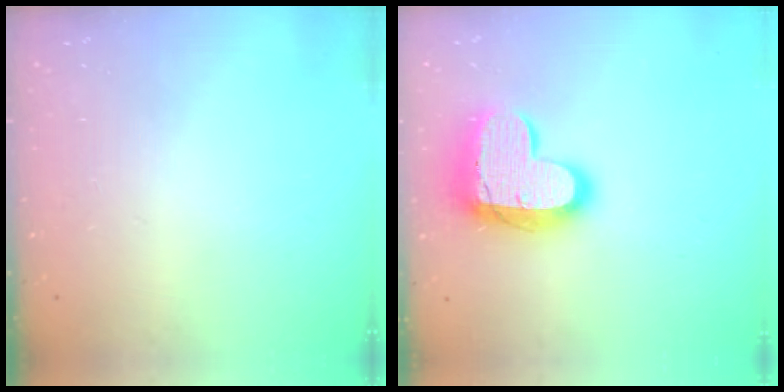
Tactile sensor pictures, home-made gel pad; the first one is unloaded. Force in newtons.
{"total": 18.5, "press": 18.5, "slide": 1.4}